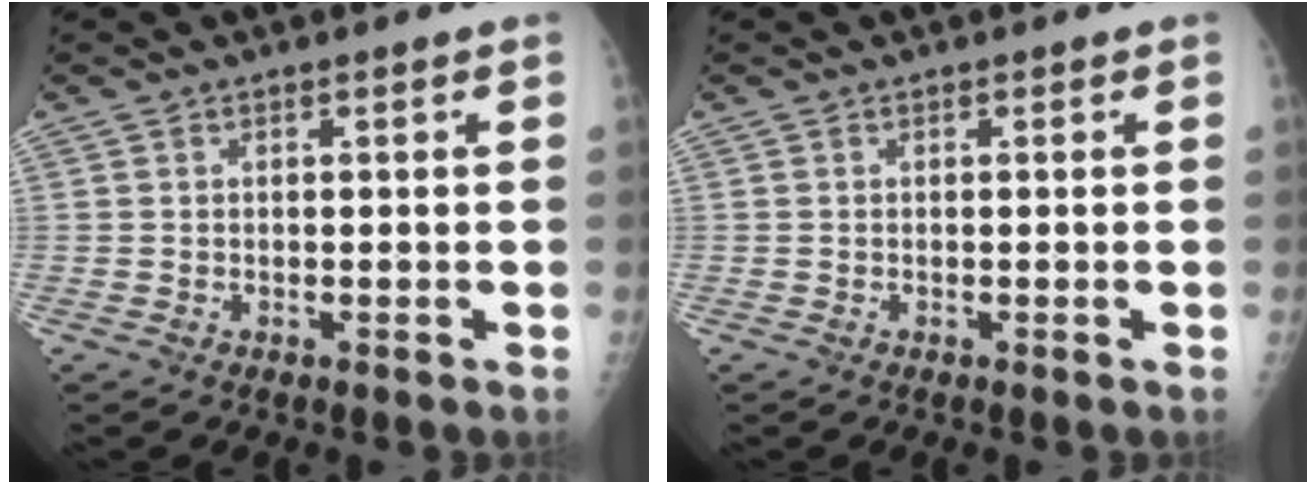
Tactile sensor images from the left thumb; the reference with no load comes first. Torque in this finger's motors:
{"motor_torque": [0.02, 0.02, -0.03, -0.06, 0.00]}